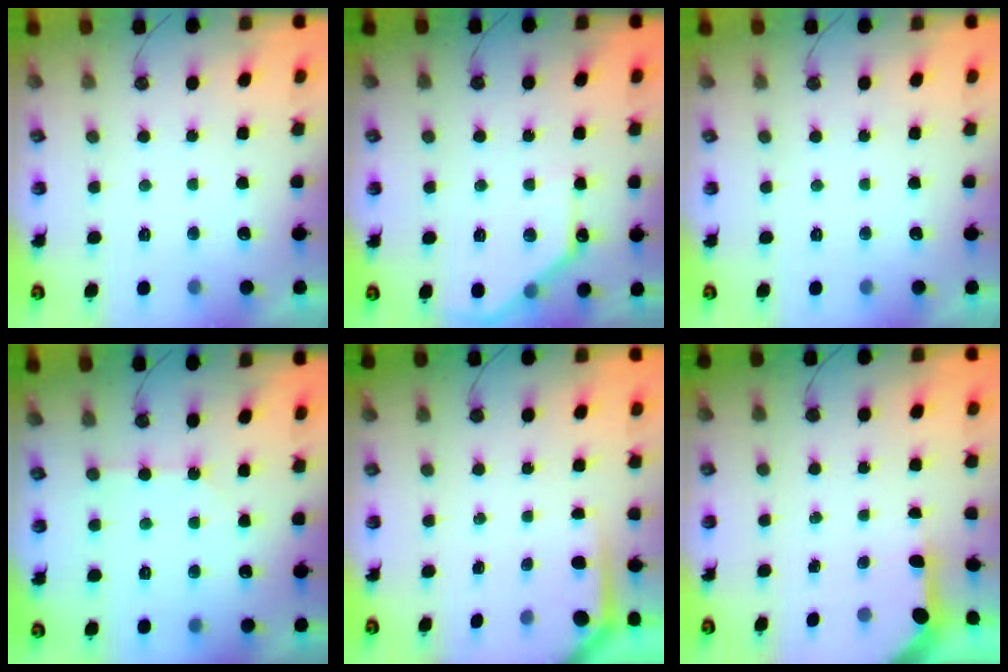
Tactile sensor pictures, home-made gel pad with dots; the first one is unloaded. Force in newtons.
{"total": 10.4, "press": 10.4, "slide": 0.6}
{"total": 0.0}
{"total": 3.8, "press": 3.8, "slide": 0.6}
{"total": 2.7, "press": 2.7, "slide": 0.4}
{"total": 3.4, "press": 3.4, "slide": 0.4}